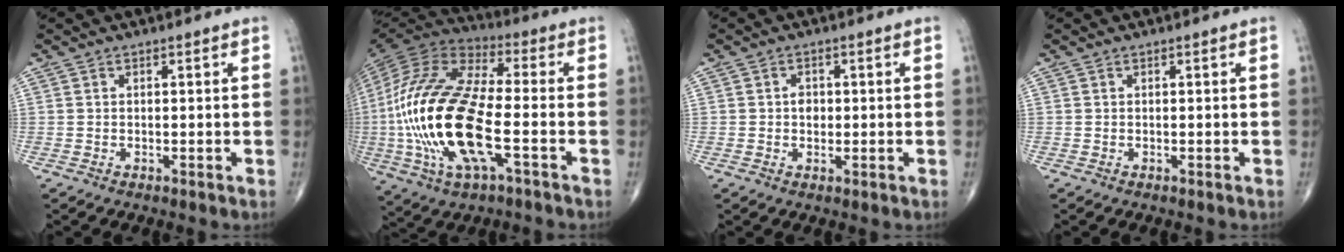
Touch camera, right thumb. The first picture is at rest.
{"total": 26.7, "force": [-5.3, 10.3, 24.1], "torque": [-0.555, 0.004, -0.096]}
{"total": 2.4, "force": [0.0, 1.9, 1.5], "torque": [-0.013, 0.003, 0.000]}
{"total": 0.0}